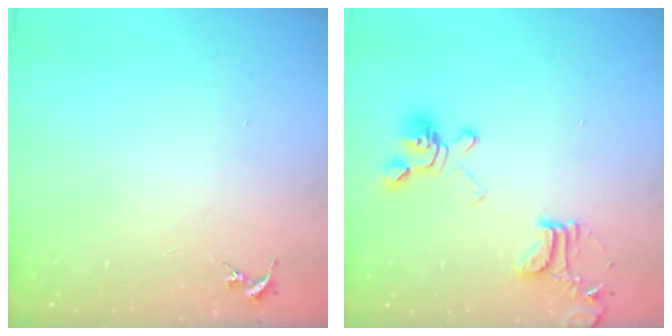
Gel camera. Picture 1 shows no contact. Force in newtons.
{"total": 17.3, "press": 17.2, "slide": 1.8}